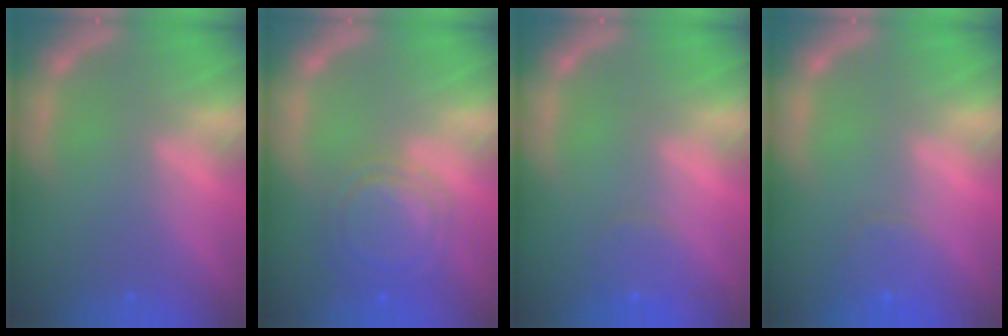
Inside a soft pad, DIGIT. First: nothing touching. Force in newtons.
{"total": 6.5}
{"total": 1.9}
{"total": 2.4}